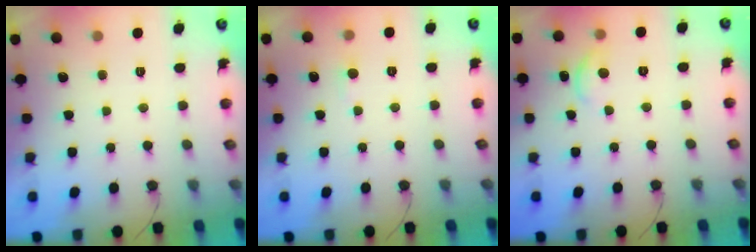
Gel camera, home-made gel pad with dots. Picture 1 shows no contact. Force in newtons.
{"total": 3.2, "press": 3.2, "slide": 0.4}
{"total": 7.5, "press": 7.5, "slide": 0.7}